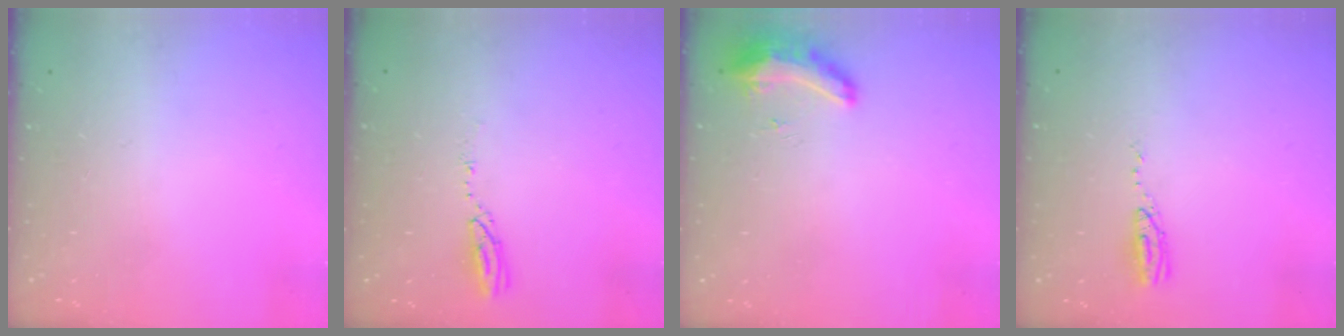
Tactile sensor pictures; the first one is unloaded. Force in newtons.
{"total": 3.8, "press": 3.8, "slide": 0.2}
{"total": 8.4, "press": 8.3, "slide": 1.3}
{"total": 5.0, "press": 4.7, "slide": 1.5}